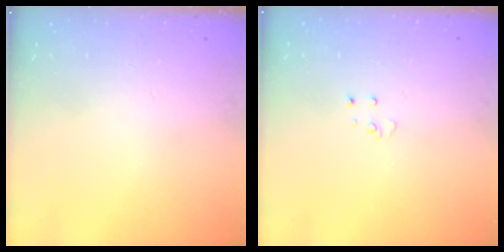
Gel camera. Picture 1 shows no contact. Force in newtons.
{"total": 2.9, "press": 2.9, "slide": 0.2}